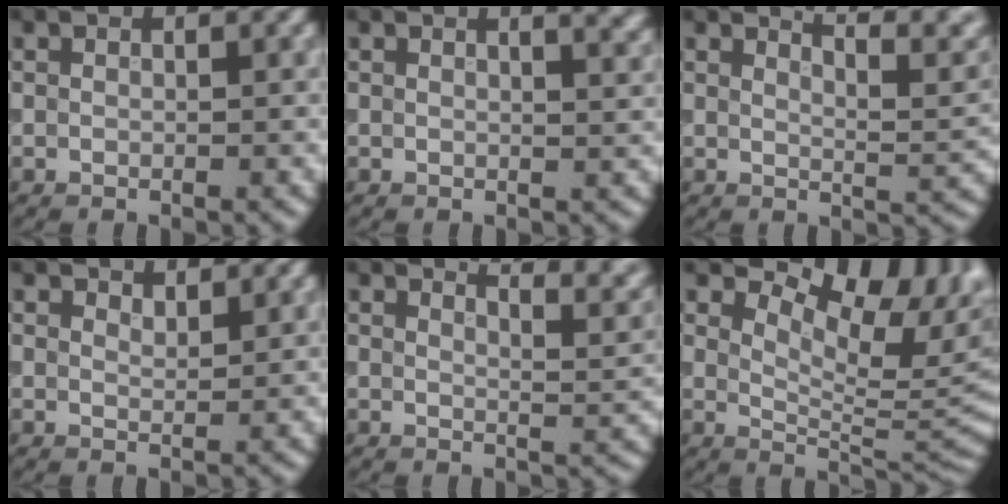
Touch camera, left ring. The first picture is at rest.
{"total": 4.1, "force": [2.4, 1.9, 2.7], "torque": [-0.002, 0.025, 0.007]}
{"total": 6.1, "force": [4.5, 1.4, 3.8], "torque": [-0.041, 0.015, 0.061]}
{"total": 1.8, "force": [1.6, 0.5, 0.5], "torque": [-0.012, 0.001, 0.024]}
{"total": 6.4, "force": [5.0, 1.6, 3.6], "torque": [-0.032, 0.018, 0.055]}
{"total": 10.1, "force": [5.4, 4.8, 7.2], "torque": [-0.101, 0.007, 0.076]}